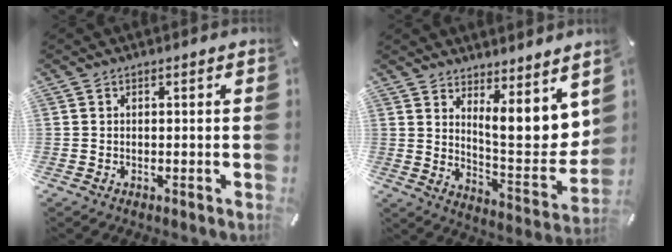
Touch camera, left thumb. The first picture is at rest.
{"total": 10.0, "force": [6.3, 3.6, 6.9], "torque": [-0.092, -0.064, 0.112]}